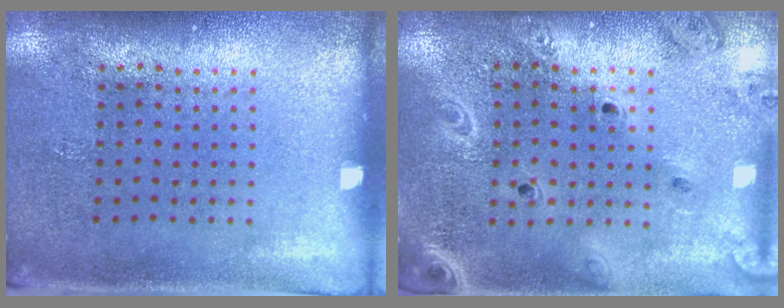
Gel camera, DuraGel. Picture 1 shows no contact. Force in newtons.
{"total": 2.0, "press": 1.9, "slide": 0.7}